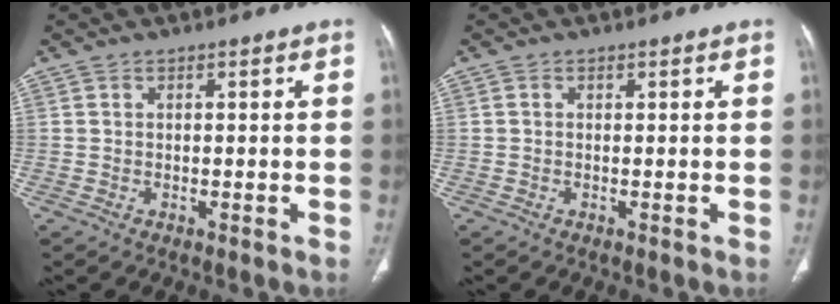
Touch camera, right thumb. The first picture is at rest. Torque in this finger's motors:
{"motor_torque": [0.30, 0.55, 0.49, -0.06, -0.01]}